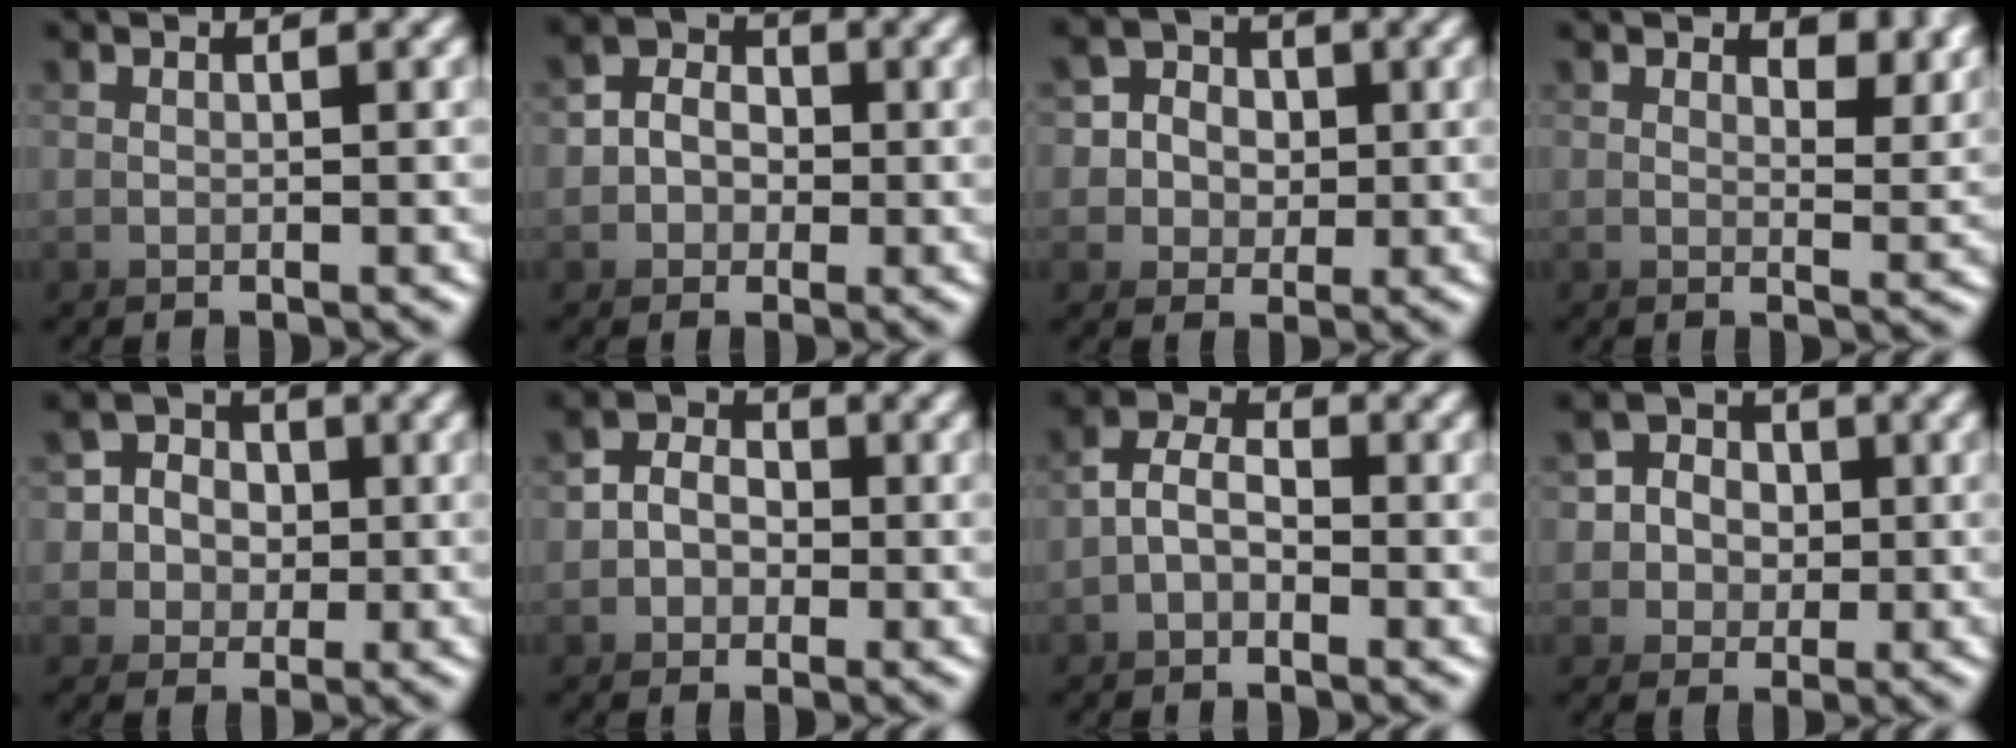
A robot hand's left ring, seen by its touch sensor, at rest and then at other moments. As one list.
[{"total": 3.0, "force": [-0.8, 1.9, -2.2], "torque": [0.021, -0.012, -0.013]}, {"total": 4.2, "force": [0.5, 4.1, -0.6], "torque": [0.001, -0.014, 0.007]}, {"total": 3.2, "force": [3.2, 0.5, 0.3], "torque": [0.008, 0.023, 0.035]}, {"total": 4.2, "force": [0.4, 4.1, -0.6], "torque": [0.001, -0.014, 0.005]}, {"total": 3.1, "force": [-1.3, 1.4, -2.5], "torque": [0.022, -0.013, -0.020]}, {"total": 3.4, "force": [-2.3, 2.1, -1.3], "torque": [-0.015, -0.004, -0.051]}, {"total": 3.9, "force": [0.3, 3.8, -0.9], "torque": [0.005, -0.014, 0.005]}]